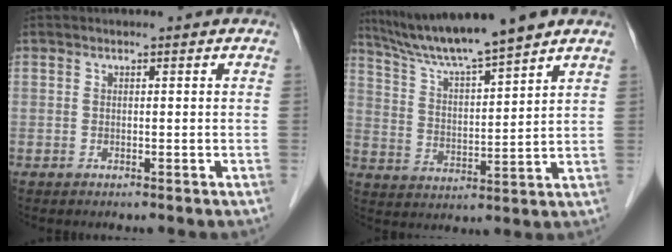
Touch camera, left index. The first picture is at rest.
{"total": 16.2, "force": [13.8, -0.2, 8.4], "torque": [-0.150, 0.000, 0.242]}